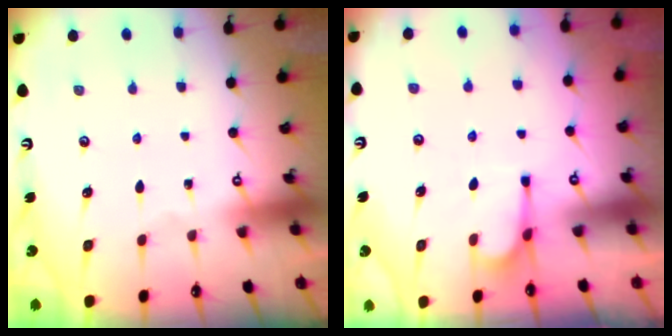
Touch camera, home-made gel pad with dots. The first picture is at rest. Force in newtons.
{"total": 1.0, "press": 0.3, "slide": 1.0}